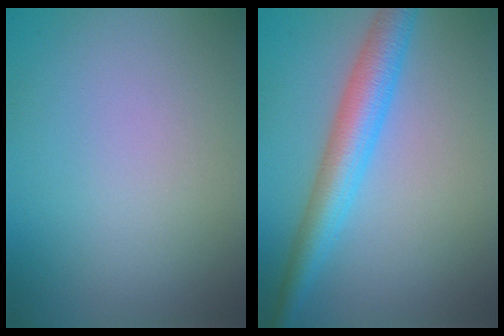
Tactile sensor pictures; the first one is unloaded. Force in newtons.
{"total": 5.0, "press": 5.0, "slide": 0.2}